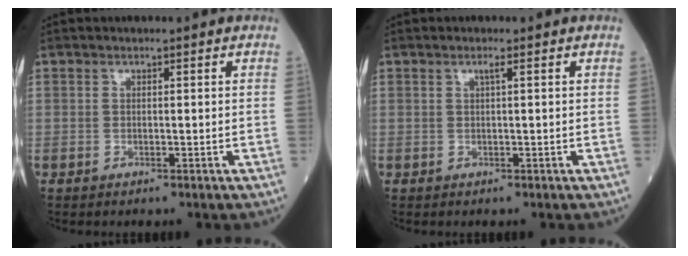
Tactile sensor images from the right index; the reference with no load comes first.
{"total": 0.8, "force": [0.4, -0.2, 0.7], "torque": [-0.016, 0.001, 0.010]}